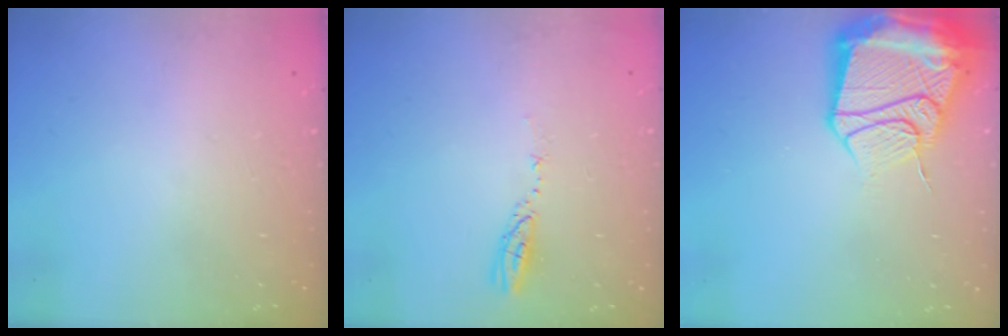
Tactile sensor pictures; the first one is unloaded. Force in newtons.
{"total": 3.3, "press": 3.3, "slide": 0.2}
{"total": 20.6, "press": 20.5, "slide": 2.3}